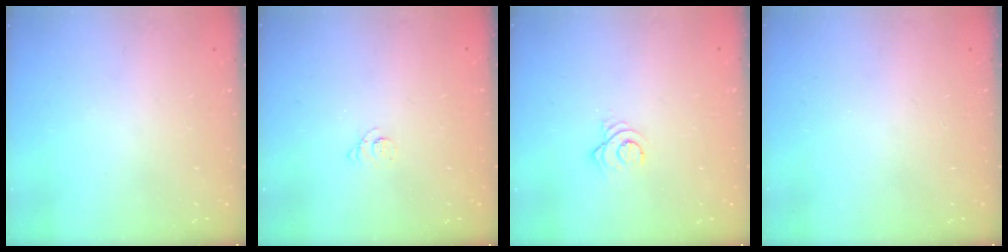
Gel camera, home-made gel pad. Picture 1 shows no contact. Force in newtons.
{"total": 2.4, "press": 2.4, "slide": 0.3}
{"total": 2.9, "press": 2.9, "slide": 0.1}
{"total": 0.0}